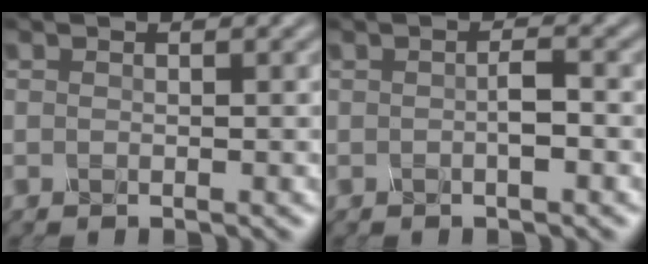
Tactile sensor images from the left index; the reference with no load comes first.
{"total": 1.3, "force": [-0.2, 0.0, 1.2], "torque": [-0.022, 0.009, -0.002]}